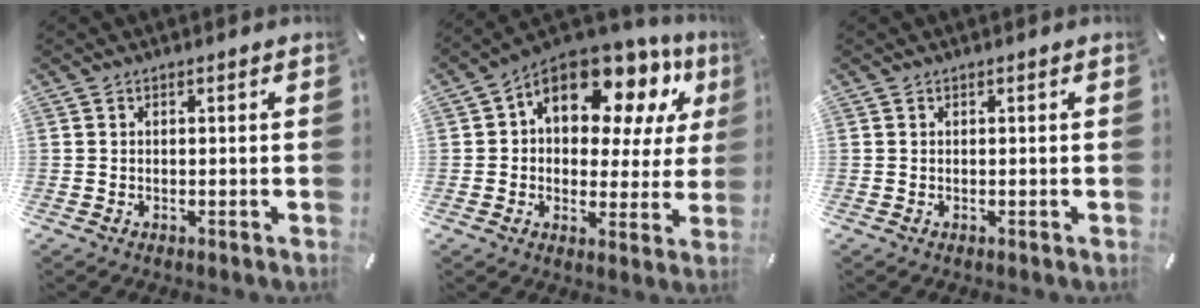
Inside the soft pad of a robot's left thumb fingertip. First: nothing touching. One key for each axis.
{"total": 14.8, "fx": 8.3, "fy": 8.4, "fz": 8.9, "tx": -0.141, "ty": -0.058, "tz": 0.144}
{"total": 0.0}